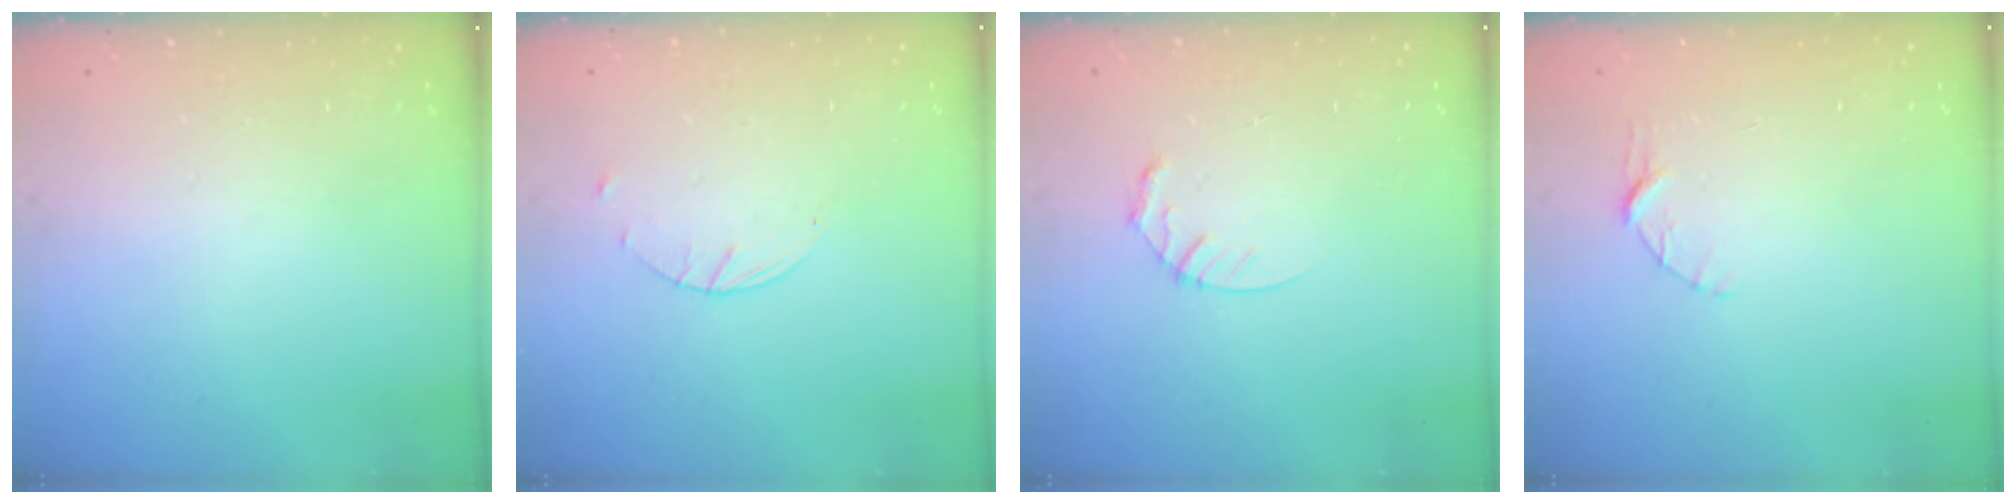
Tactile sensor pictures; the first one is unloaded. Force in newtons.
{"total": 1.7, "press": 1.7, "slide": 0.3}
{"total": 4.7, "press": 4.7, "slide": 0.4}
{"total": 3.8, "press": 3.8, "slide": 0.4}